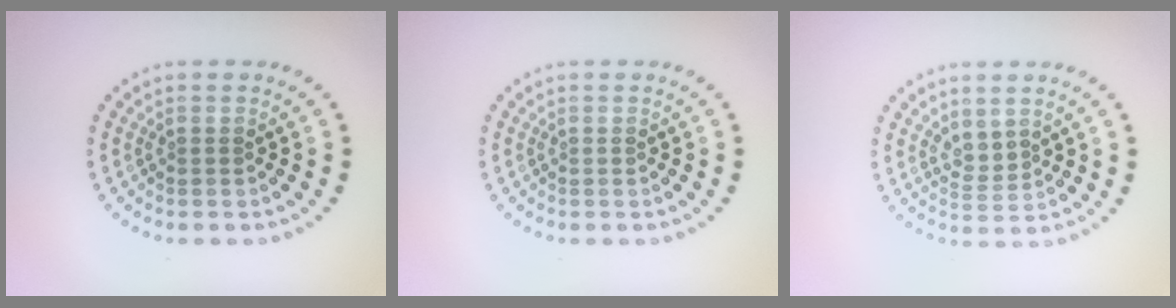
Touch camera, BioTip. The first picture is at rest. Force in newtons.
{"total": 0.0}
{"total": 1.7, "press": 1.3, "slide": 1.1}